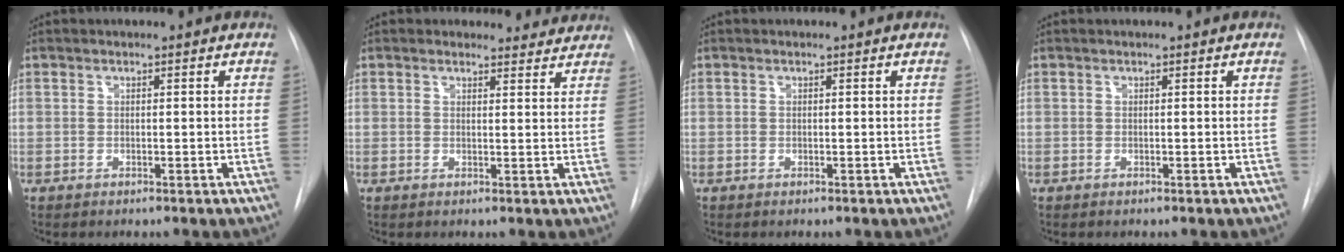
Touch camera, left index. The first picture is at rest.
{"total": 3.8, "force": [3.4, 1.6, -0.5], "torque": [0.019, -0.012, 0.020]}
{"total": 0.0}
{"total": 0.0}